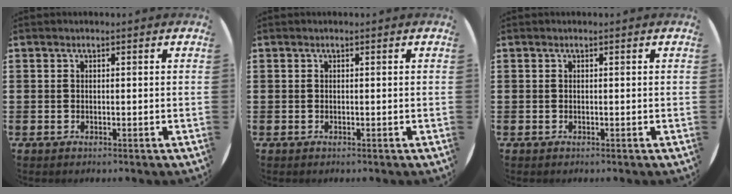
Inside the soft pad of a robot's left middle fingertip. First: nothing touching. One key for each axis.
{"total": 0.0}
{"total": 0.0}